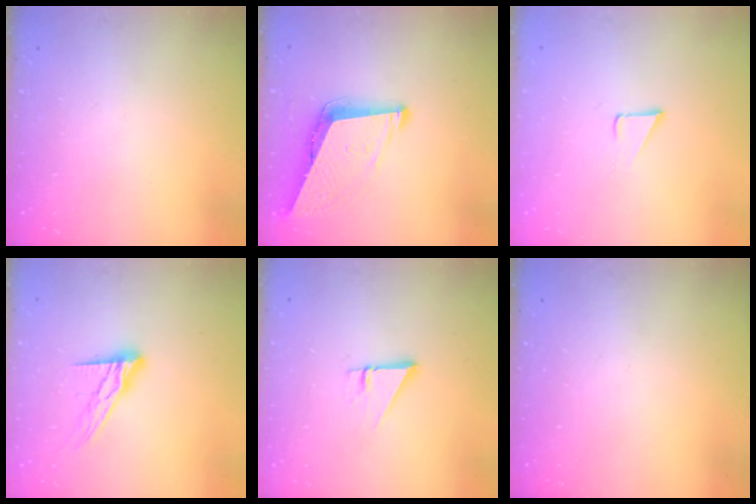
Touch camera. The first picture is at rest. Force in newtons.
{"total": 9.2, "press": 8.8, "slide": 2.7}
{"total": 2.8, "press": 2.8, "slide": 0.2}
{"total": 11.6, "press": 11.6, "slide": 0.9}
{"total": 2.7, "press": 2.7, "slide": 0.1}
{"total": 0.0}